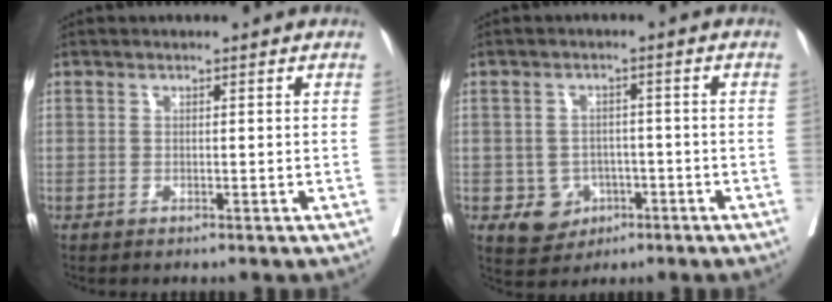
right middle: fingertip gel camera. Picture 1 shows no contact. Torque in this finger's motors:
{"motor_torque": [0.40, -0.31, 0.01, 0.00]}